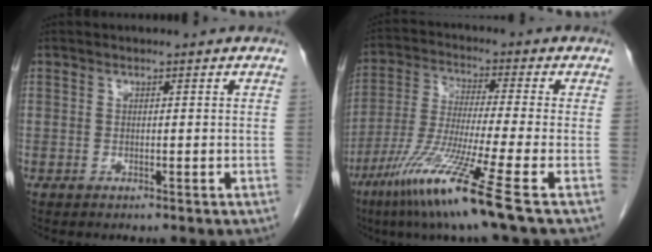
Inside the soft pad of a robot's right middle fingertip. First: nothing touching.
{"total": 13.4, "force": [-7.7, -1.8, 10.8], "torque": [-0.221, -0.051, -0.148]}